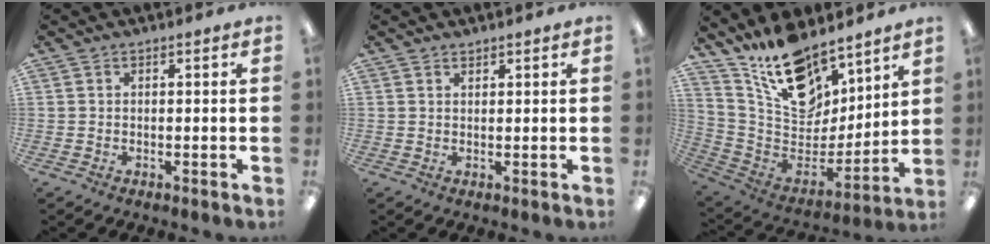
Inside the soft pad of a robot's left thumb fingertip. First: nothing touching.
{"total": 1.1, "force": [1.1, 0.3, 0.0], "torque": [0.000, -0.003, 0.022]}
{"total": 17.9, "force": [13.9, 8.5, 7.4], "torque": [-0.144, -0.099, 0.254]}